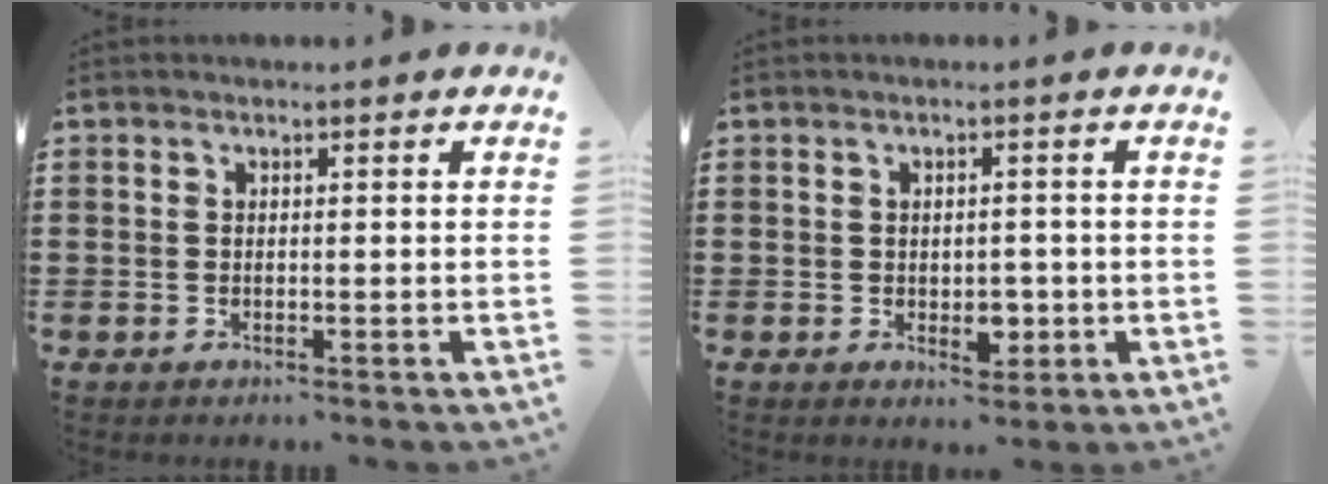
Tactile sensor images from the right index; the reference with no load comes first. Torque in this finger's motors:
{"motor_torque": [0.50, 0.43, 0.06, 0.03]}